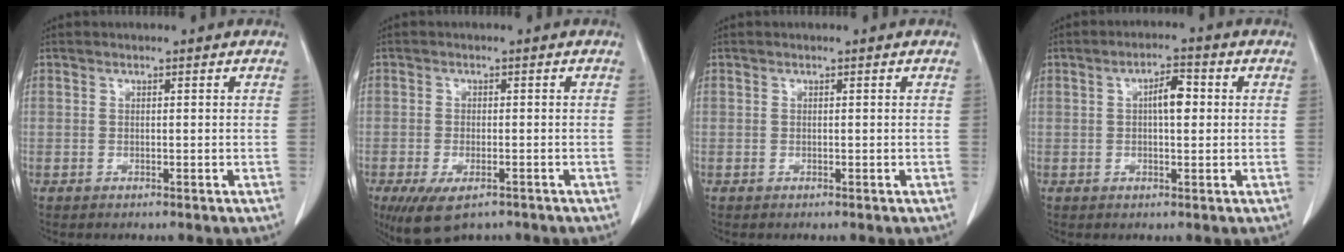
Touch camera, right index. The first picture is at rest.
{"total": 7.2, "force": [-4.7, 3.0, 4.6], "torque": [-0.078, -0.013, -0.073]}
{"total": 0.0}
{"total": 4.4, "force": [0.7, 1.4, 4.1], "torque": [-0.069, 0.010, 0.009]}